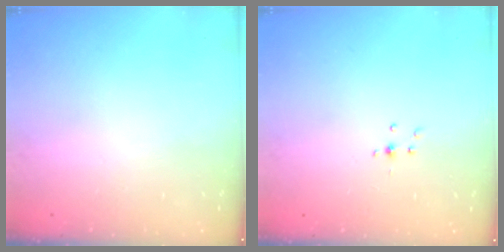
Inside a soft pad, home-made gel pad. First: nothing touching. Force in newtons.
{"total": 2.9, "press": 2.8, "slide": 0.7}